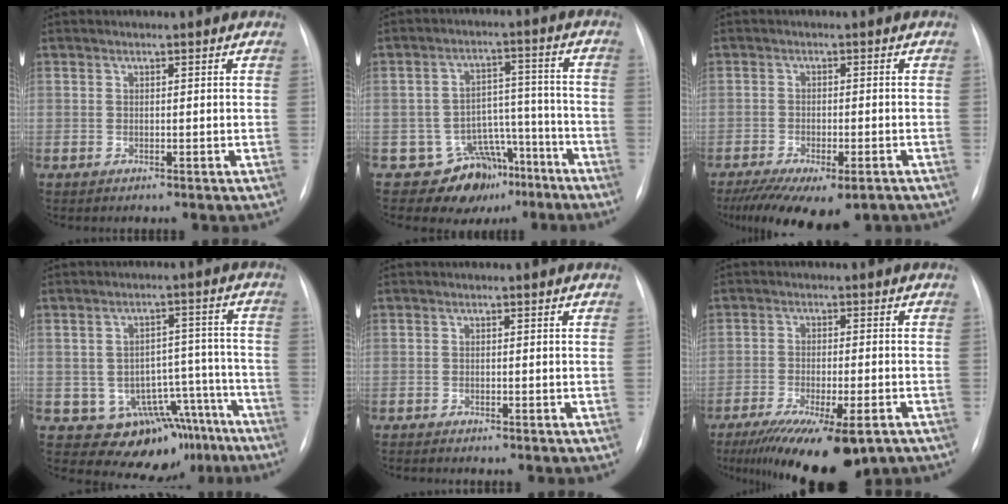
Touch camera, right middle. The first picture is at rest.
{"total": 8.7, "force": [-5.9, 6.2, 1.6], "torque": [-0.001, 0.056, -0.081]}
{"total": 13.1, "force": [-9.1, 4.8, 8.3], "torque": [-0.152, -0.022, -0.132]}
{"total": 12.6, "force": [-8.9, 8.5, 2.7], "torque": [-0.003, 0.063, -0.102]}
{"total": 2.2, "force": [-1.9, 0.2, 0.9], "torque": [-0.014, -0.004, -0.025]}
{"total": 15.5, "force": [-10.7, 3.6, 10.6], "torque": [-0.157, -0.030, -0.162]}